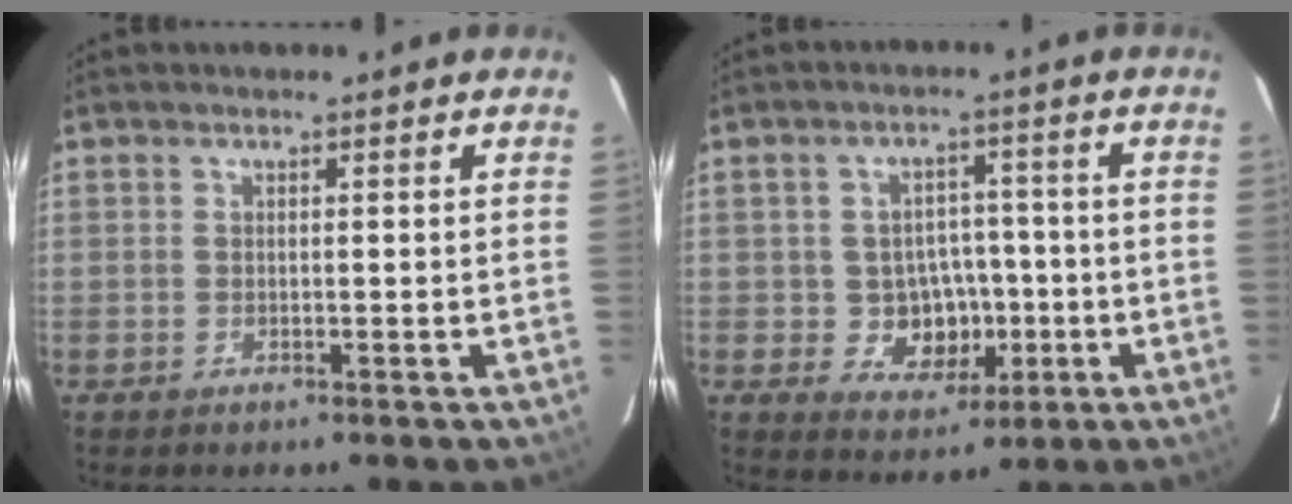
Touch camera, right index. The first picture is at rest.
{"total": 7.8, "force": [-1.7, 6.9, 3.2], "torque": [-0.070, 0.015, -0.008]}